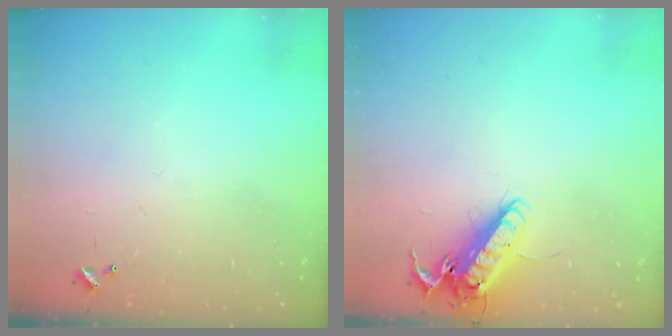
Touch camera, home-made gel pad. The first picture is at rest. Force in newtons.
{"total": 15.0, "press": 14.7, "slide": 2.5}